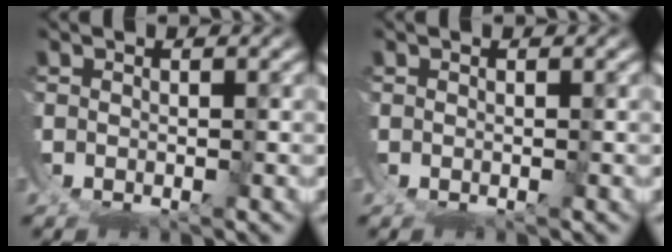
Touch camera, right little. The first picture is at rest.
{"total": 0.0}